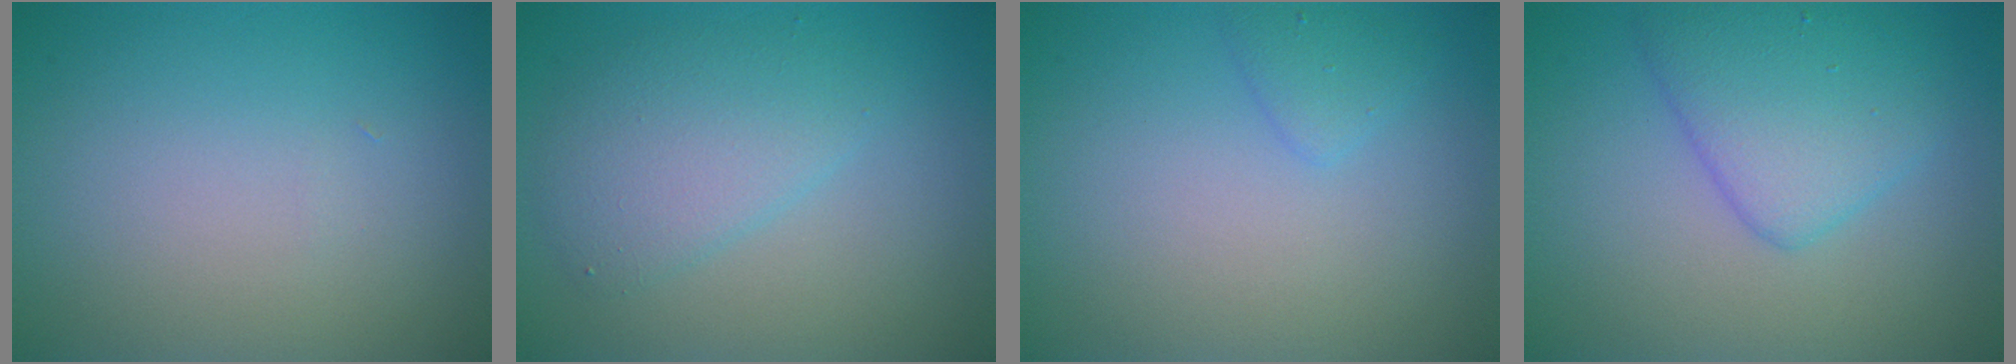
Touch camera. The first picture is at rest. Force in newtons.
{"total": 3.7, "press": 3.7, "slide": 0.1}
{"total": 1.3, "press": 1.3, "slide": 0.0}
{"total": 4.5, "press": 4.5, "slide": 0.2}